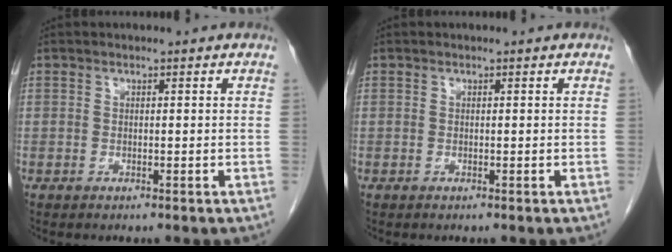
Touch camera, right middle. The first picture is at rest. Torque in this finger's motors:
{"motor_torque": [0.00, 0.00, 0.00, 0.00]}